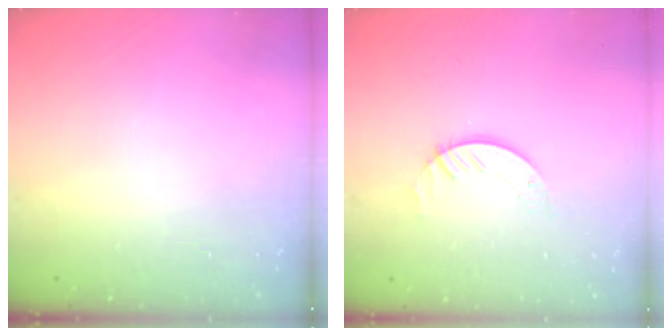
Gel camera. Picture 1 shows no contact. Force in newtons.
{"total": 3.3, "press": 3.3, "slide": 0.2}